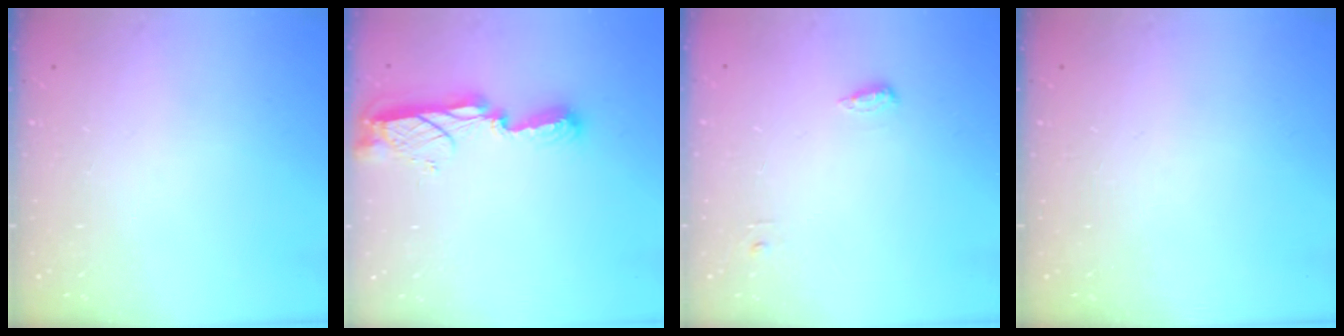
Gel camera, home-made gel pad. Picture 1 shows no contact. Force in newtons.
{"total": 8.9, "press": 8.9, "slide": 0.5}
{"total": 4.9, "press": 4.8, "slide": 1.0}
{"total": 0.0}